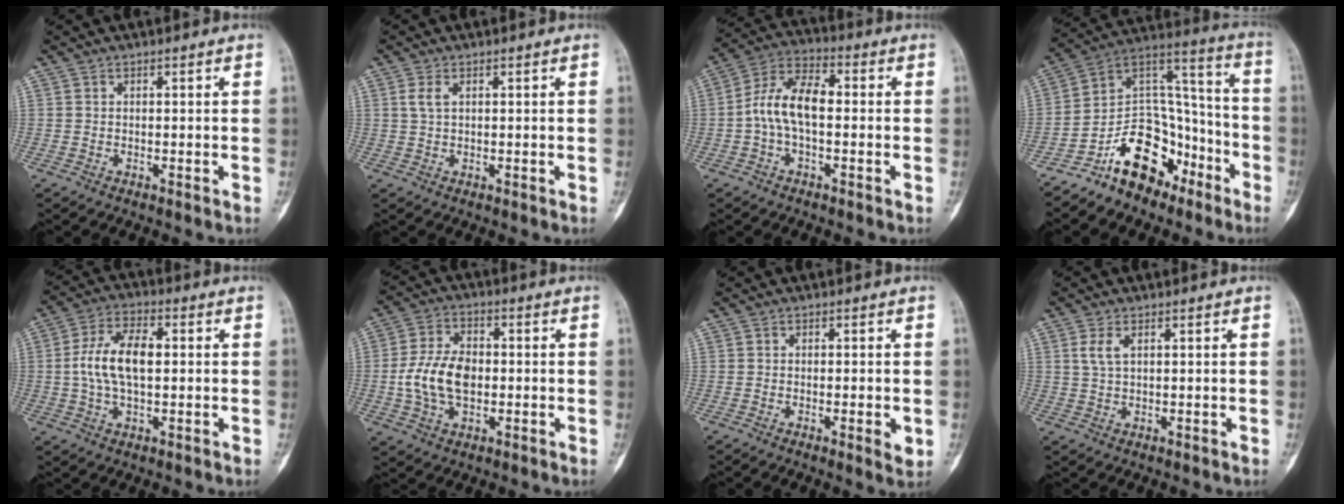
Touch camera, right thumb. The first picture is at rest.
{"total": 2.3, "force": [0.8, 1.2, 1.8], "torque": [-0.042, 0.007, 0.021]}
{"total": 10.1, "force": [-0.7, 5.4, 8.5], "torque": [-0.163, 0.035, -0.022]}
{"total": 16.6, "force": [-10.2, 10.4, 7.9], "torque": [-0.089, 0.120, -0.180]}
{"total": 10.8, "force": [0.6, 5.5, 9.2], "torque": [-0.184, 0.016, 0.009]}
{"total": 11.0, "force": [-0.9, 7.0, 8.4], "torque": [-0.155, 0.014, -0.019]}
{"total": 3.0, "force": [-0.6, 0.8, 2.9], "torque": [-0.042, -0.008, -0.009]}
{"total": 2.9, "force": [1.1, 1.2, 2.4], "torque": [-0.057, 0.004, 0.028]}